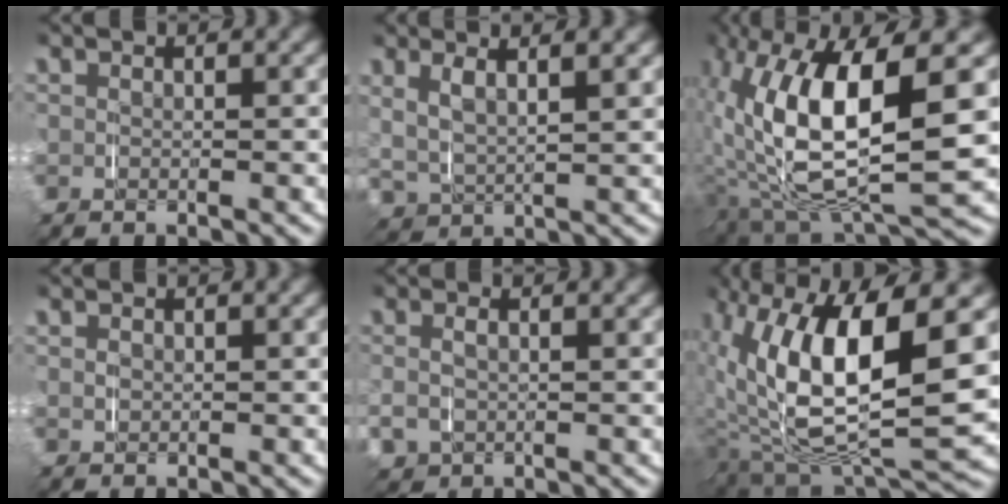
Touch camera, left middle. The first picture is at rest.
{"total": 4.6, "force": [1.9, 2.7, 3.2], "torque": [-0.079, -0.002, 0.038]}
{"total": 14.6, "force": [-0.1, 7.0, 12.8], "torque": [-0.256, -0.026, 0.023]}
{"total": 0.6, "force": [0.2, 0.5, 0.3], "torque": [-0.009, -0.002, 0.007]}
{"total": 2.2, "force": [0.1, 1.6, 1.5], "torque": [-0.050, -0.003, 0.011]}
{"total": 16.1, "force": [0.3, 8.5, 13.7], "torque": [-0.257, -0.027, 0.028]}